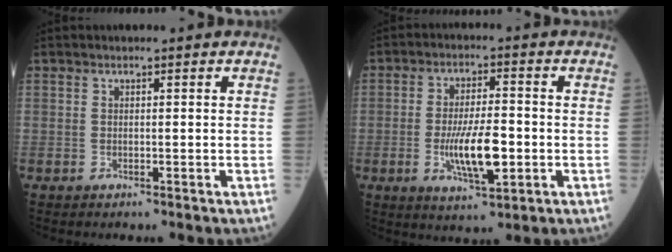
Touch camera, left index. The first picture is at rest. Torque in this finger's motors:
{"motor_torque": [1.52, 0.42, 0.82, 0.20]}